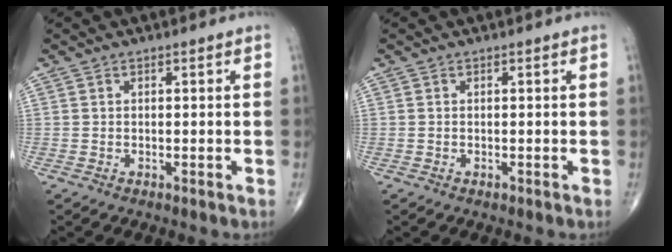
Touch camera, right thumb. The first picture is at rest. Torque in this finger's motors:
{"motor_torque": [-0.25, -0.04, -0.15, -0.07, -0.01]}